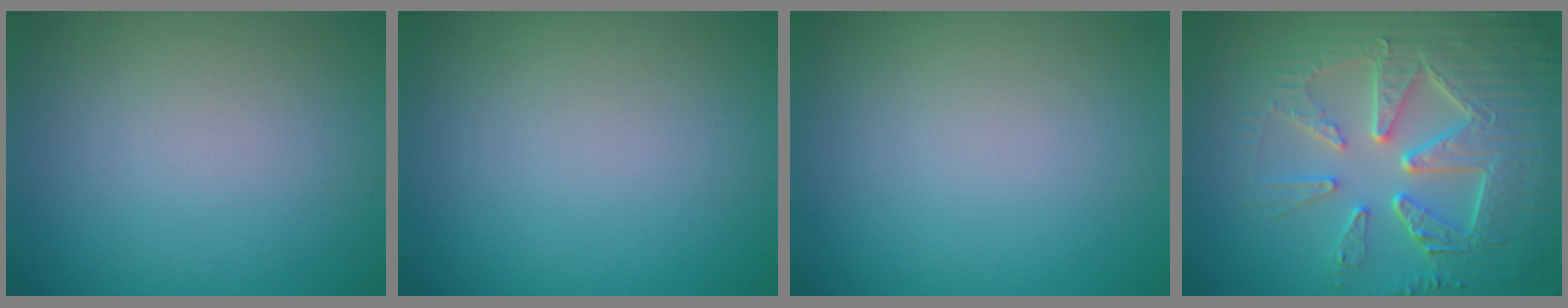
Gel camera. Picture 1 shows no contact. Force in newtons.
{"total": 0.0}
{"total": 0.0}
{"total": 8.6, "press": 6.4, "slide": 5.8}